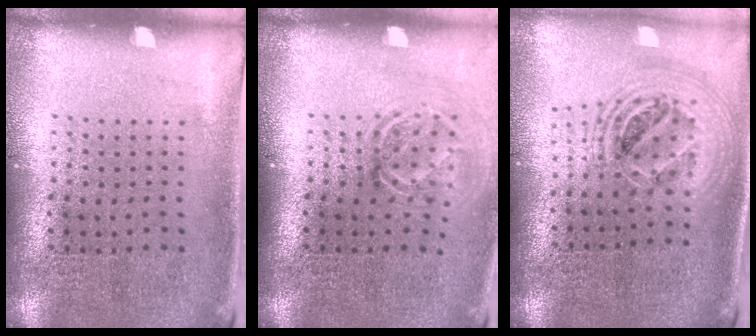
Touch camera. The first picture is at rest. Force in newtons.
{"total": 1.6, "press": 1.1, "slide": 1.2}
{"total": 2.2, "press": 1.7, "slide": 1.4}